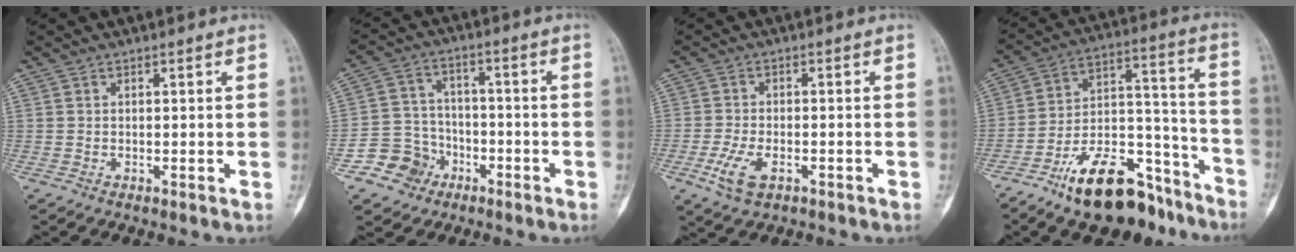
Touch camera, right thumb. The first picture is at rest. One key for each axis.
{"total": 8.8, "fx": -4.7, "fy": 7.4, "fz": 1.4, "tx": 0.009, "ty": 0.044, "tz": -0.082}
{"total": 6.0, "fx": -2.6, "fy": 3.0, "fz": 4.4, "tx": -0.098, "ty": 0.005, "tz": -0.046}
{"total": 20.3, "fx": -14.1, "fy": 9.1, "fz": 11.3, "tx": -0.161, "ty": 0.108, "tz": -0.234}